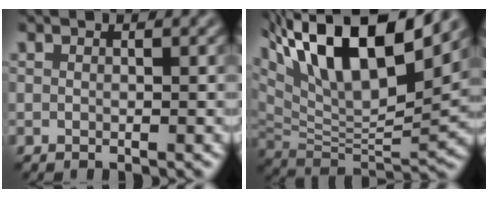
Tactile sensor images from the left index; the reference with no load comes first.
{"total": 15.7, "force": [8.7, 5.5, 11.8], "torque": [-0.228, 0.024, 0.157]}